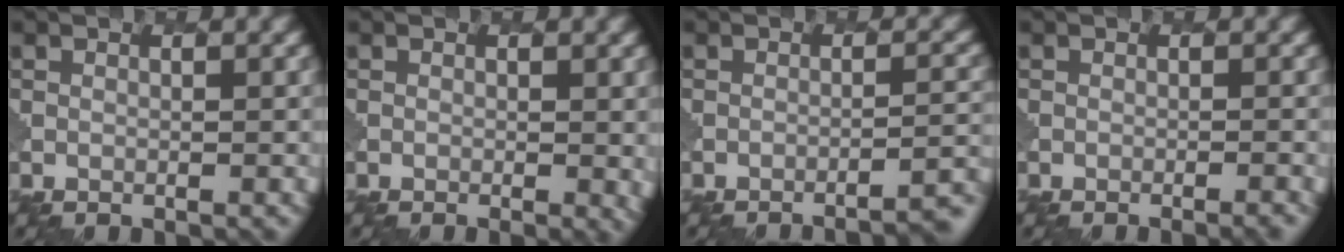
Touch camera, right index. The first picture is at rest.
{"total": 2.4, "force": [-0.2, 1.2, 2.1], "torque": [-0.016, -0.003, 0.000]}
{"total": 4.9, "force": [-4.4, 0.7, 2.0], "torque": [-0.014, 0.018, -0.061]}
{"total": 1.5, "force": [-1.0, 0.4, 1.0], "torque": [0.000, 0.009, -0.017]}